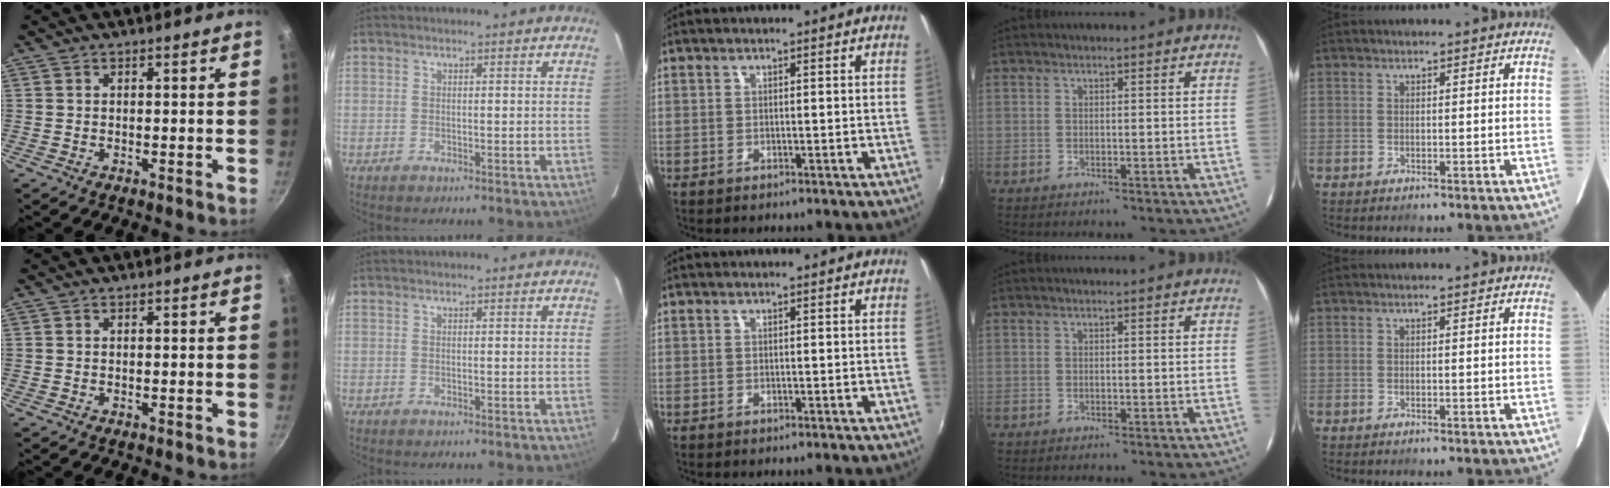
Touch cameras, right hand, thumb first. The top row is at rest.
{}